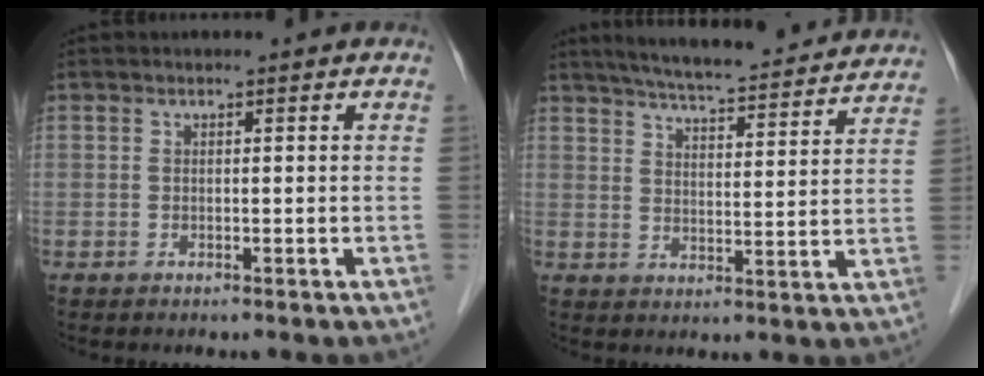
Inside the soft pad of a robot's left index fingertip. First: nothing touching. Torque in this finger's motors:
{"motor_torque": [0.19, -0.10, 0.13, 0.08]}